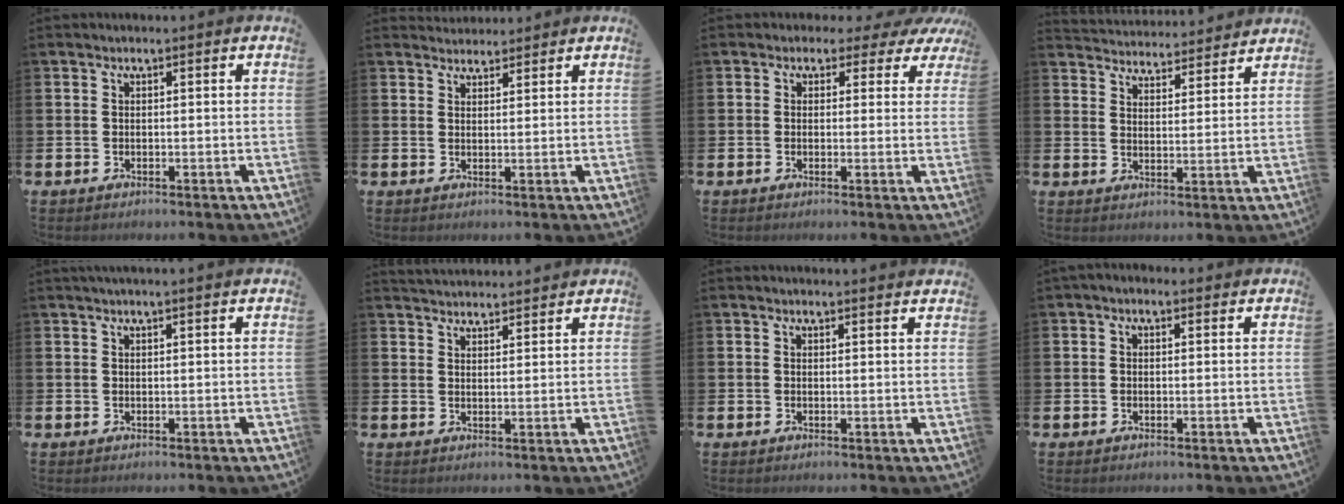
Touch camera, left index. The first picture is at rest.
{"total": 2.5, "force": [2.4, 0.8, 0.0], "torque": [0.004, -0.012, 0.043]}
{"total": 1.7, "force": [0.3, 1.6, 0.4], "torque": [-0.007, 0.001, -0.004]}
{"total": 4.5, "force": [4.5, 0.6, -0.4], "torque": [-0.008, -0.039, 0.077]}
{"total": 1.3, "force": [1.1, -0.2, 0.6], "torque": [-0.006, -0.002, 0.020]}
{"total": 3.2, "force": [3.2, 0.2, -0.1], "torque": [-0.003, -0.019, 0.059]}
{"total": 1.2, "force": [1.2, -0.1, -0.1], "torque": [0.010, -0.010, 0.020]}
{"total": 0.7, "force": [0.1, 0.4, 0.5], "torque": [-0.005, 0.002, -0.001]}